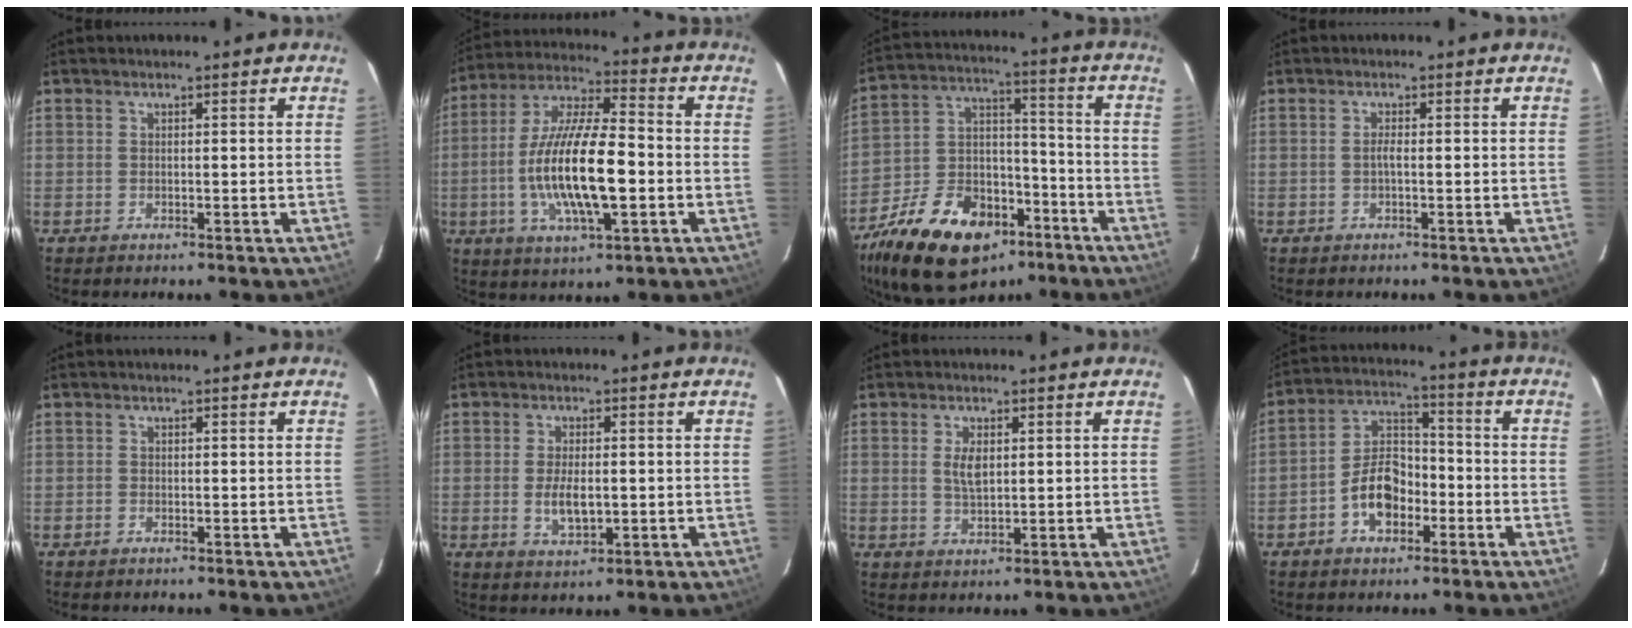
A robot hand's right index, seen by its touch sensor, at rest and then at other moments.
{"total": 17.8, "force": [-3.3, 5.1, 16.7], "torque": [-0.329, -0.006, -0.062]}
{"total": 24.5, "force": [-14.9, 14.0, 13.5], "torque": [-0.284, 0.014, -0.233]}
{"total": 1.0, "force": [-0.3, 0.0, 1.0], "torque": [-0.020, 0.002, -0.007]}
{"total": 0.6, "force": [-0.5, 0.4, 0.1], "torque": [-0.003, 0.002, -0.010]}
{"total": 5.4, "force": [-0.8, 2.6, 4.7], "torque": [-0.092, -0.007, -0.010]}
{"total": 3.7, "force": [0.8, 1.8, 3.2], "torque": [-0.060, 0.000, 0.016]}
{"total": 9.2, "force": [-4.0, 5.8, 5.9], "torque": [-0.112, 0.028, -0.064]}